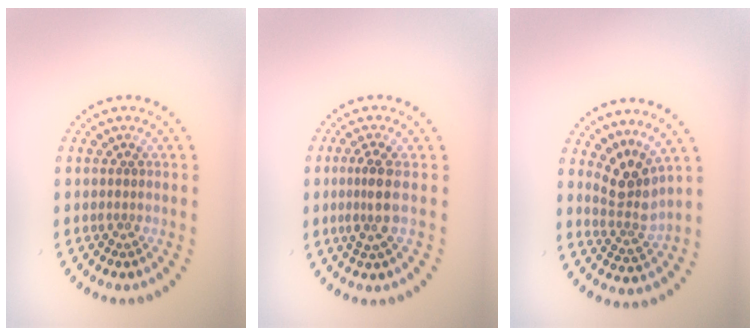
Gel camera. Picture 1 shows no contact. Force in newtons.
{"total": 2.6, "press": 2.2, "slide": 1.4}
{"total": 3.2, "press": 2.2, "slide": 2.3}